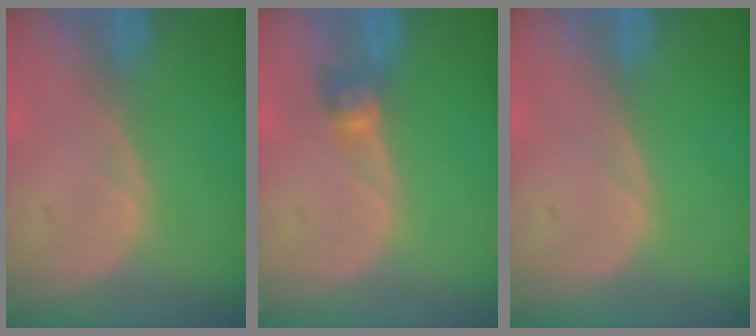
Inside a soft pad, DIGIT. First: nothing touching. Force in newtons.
{"total": 2.6, "press": 2.4, "slide": 1.0}
{"total": 0.0}